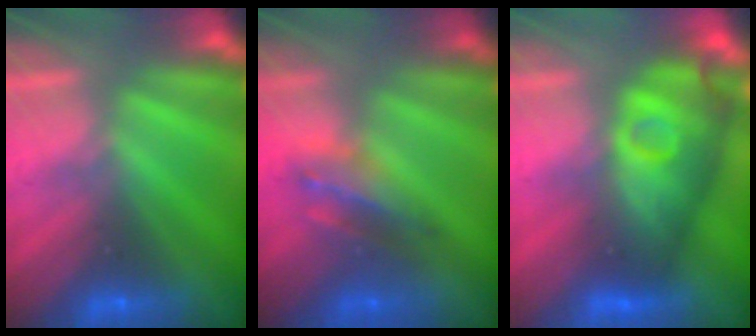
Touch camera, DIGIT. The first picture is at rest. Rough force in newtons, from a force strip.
{"total": 2.9}
{"total": 4.5}